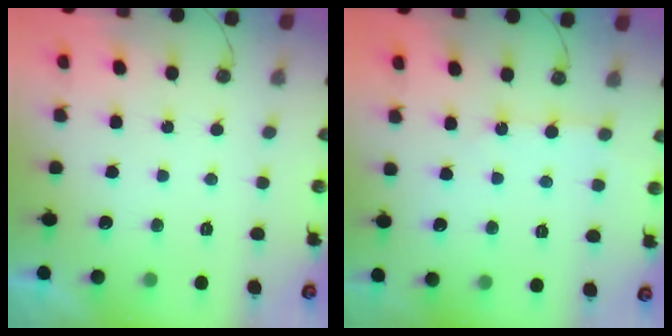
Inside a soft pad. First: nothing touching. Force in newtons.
{"total": 3.9, "press": 3.8, "slide": 0.6}